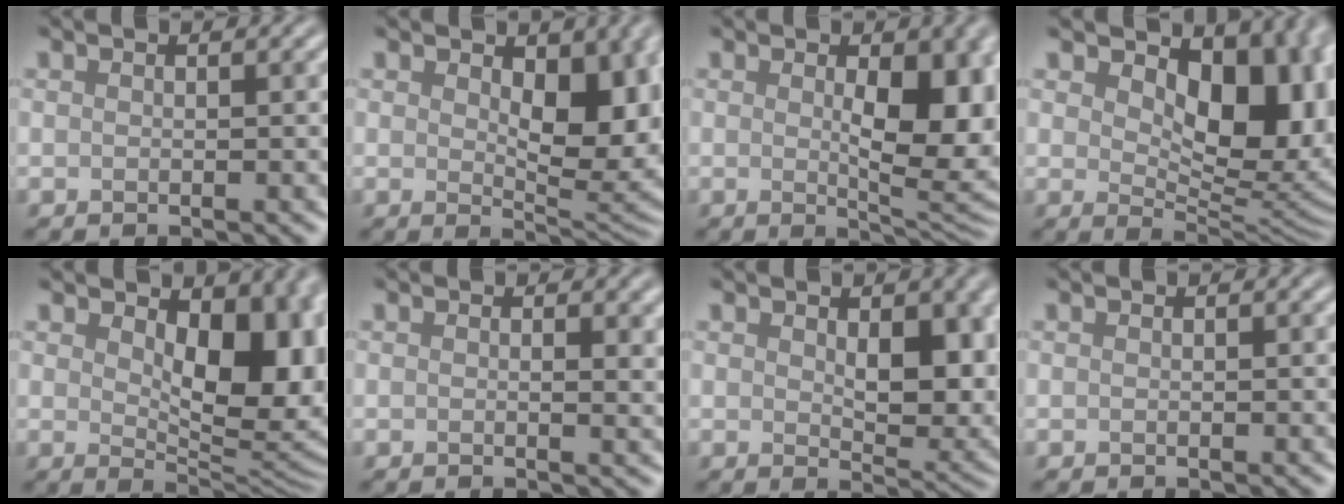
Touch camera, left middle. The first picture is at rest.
{"total": 7.3, "force": [1.5, 3.8, 6.1], "torque": [-0.092, -0.010, 0.029]}
{"total": 8.2, "force": [0.6, 3.3, 7.5], "torque": [-0.102, -0.011, 0.018]}
{"total": 11.8, "force": [3.2, 6.8, 9.2], "torque": [-0.116, -0.016, 0.055]}
{"total": 9.9, "force": [2.3, 5.4, 8.0], "torque": [-0.105, -0.012, 0.041]}
{"total": 1.3, "force": [0.3, 0.3, 1.2], "torque": [-0.014, -0.004, 0.003]}
{"total": 6.9, "force": [1.2, 3.7, 5.7], "torque": [-0.085, -0.012, 0.029]}
{"total": 0.0}